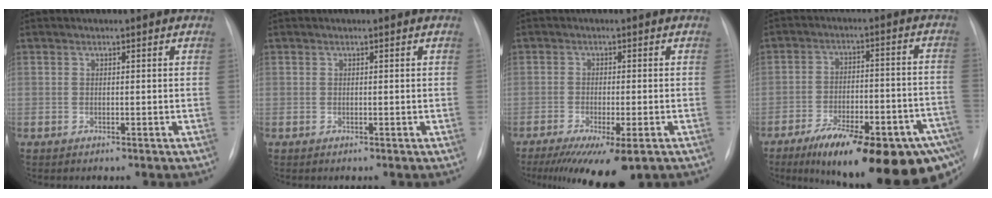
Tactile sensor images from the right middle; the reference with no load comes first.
{"total": 0.0}
{"total": 11.0, "force": [-7.3, 2.3, 7.9], "torque": [-0.123, -0.028, -0.114]}
{"total": 24.1, "force": [-15.9, 6.1, 17.0], "torque": [-0.175, 0.014, -0.224]}